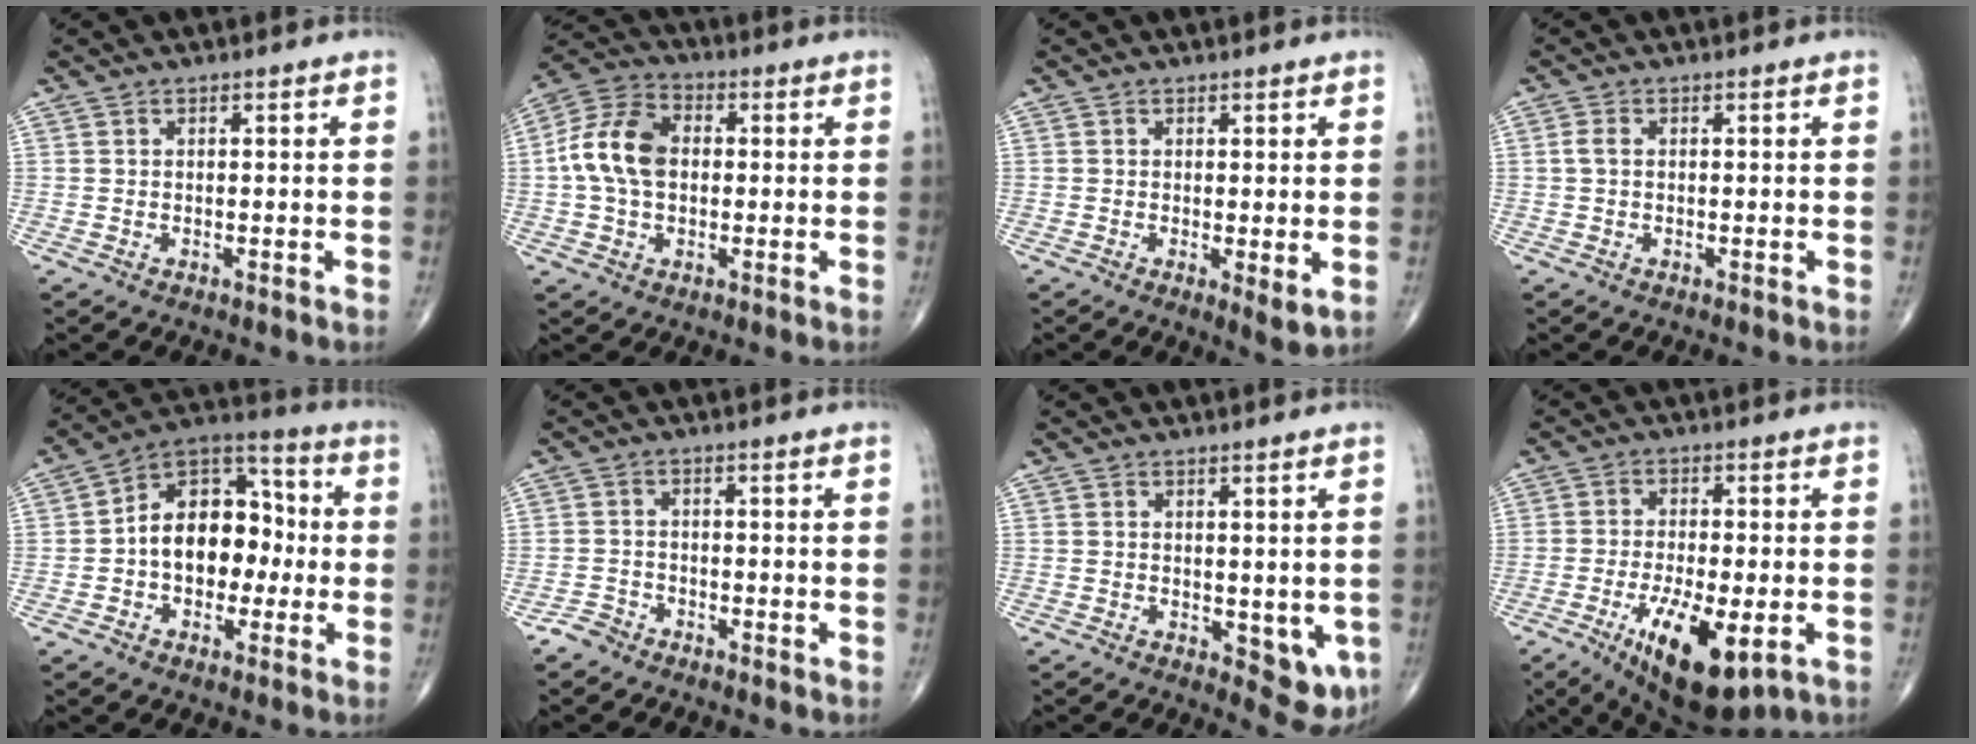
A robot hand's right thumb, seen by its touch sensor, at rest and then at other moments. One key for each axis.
{"total": 11.5, "fx": 0.4, "fy": 7.9, "fz": 8.4, "tx": -0.159, "ty": 0.027, "tz": -0.001}
{"total": 3.3, "fx": -0.2, "fy": 1.0, "fz": 3.2, "tx": -0.051, "ty": -0.014, "tz": -0.005}
{"total": 1.5, "fx": 0.1, "fy": 0.9, "fz": 1.2, "tx": -0.026, "ty": 0.001, "tz": -0.001}
{"total": 15.0, "fx": -0.9, "fy": 10.4, "fz": 10.8, "tx": -0.128, "ty": 0.044, "tz": -0.026}
{"total": 2.3, "fx": -1.9, "fy": 1.3, "fz": 0.0, "tx": 0.001, "ty": 0.005, "tz": -0.041}
{"total": 4.7, "fx": -0.8, "fy": 2.5, "fz": 4.0, "tx": -0.028, "ty": -0.008, "tz": -0.004}
{"total": 14.4, "fx": -5.5, "fy": 5.4, "fz": 12.1, "tx": -0.197, "ty": -0.008, "tz": -0.075}